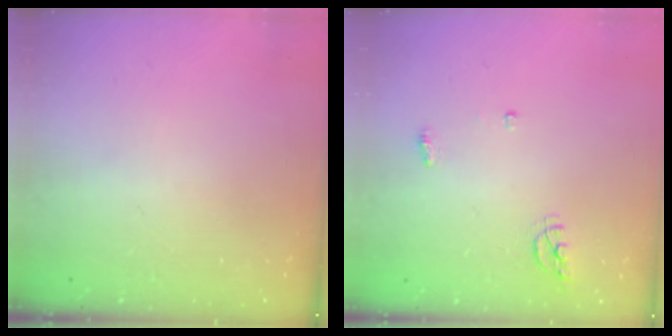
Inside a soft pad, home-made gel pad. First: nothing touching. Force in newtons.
{"total": 5.6, "press": 5.6, "slide": 0.7}